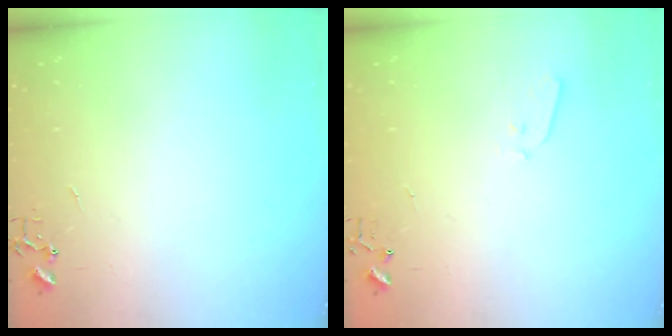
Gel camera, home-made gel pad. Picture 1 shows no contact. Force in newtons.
{"total": 3.6, "press": 3.5, "slide": 0.6}